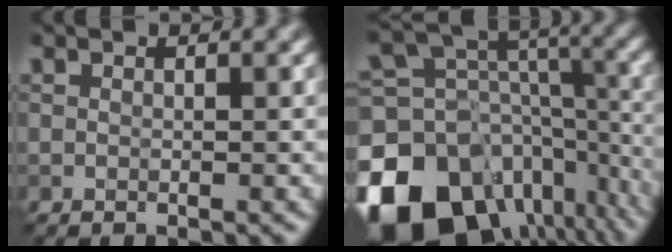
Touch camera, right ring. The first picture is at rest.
{"total": 15.1, "force": [-8.1, 10.5, 7.1], "torque": [-0.183, -0.007, -0.136]}